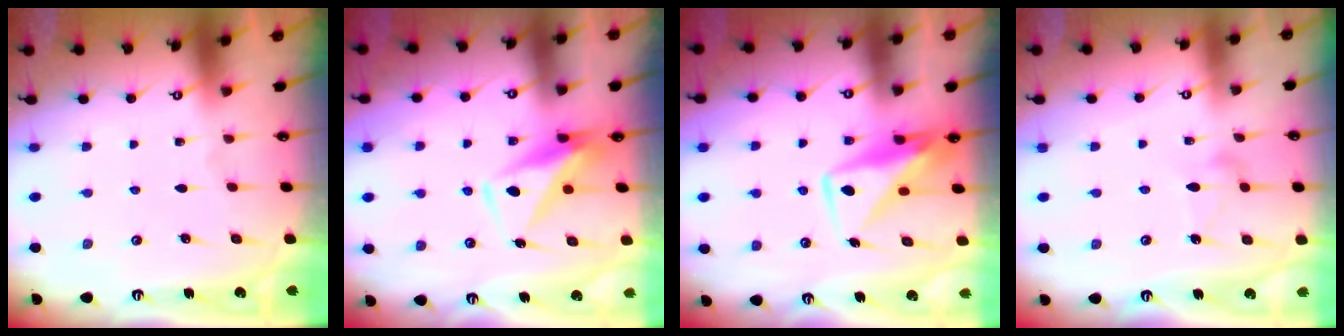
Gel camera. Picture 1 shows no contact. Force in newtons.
{"total": 9.6, "press": 9.5, "slide": 1.3}
{"total": 11.0, "press": 10.9, "slide": 0.9}
{"total": 7.9, "press": 7.9, "slide": 0.4}